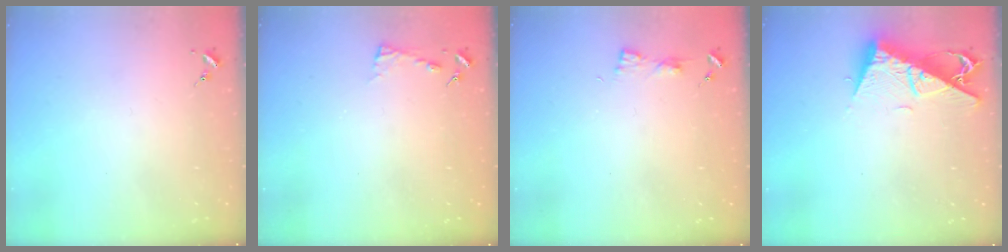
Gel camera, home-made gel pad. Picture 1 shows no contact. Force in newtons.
{"total": 2.8, "press": 2.8, "slide": 0.3}
{"total": 2.9, "press": 2.8, "slide": 0.3}
{"total": 13.5, "press": 13.5, "slide": 1.1}